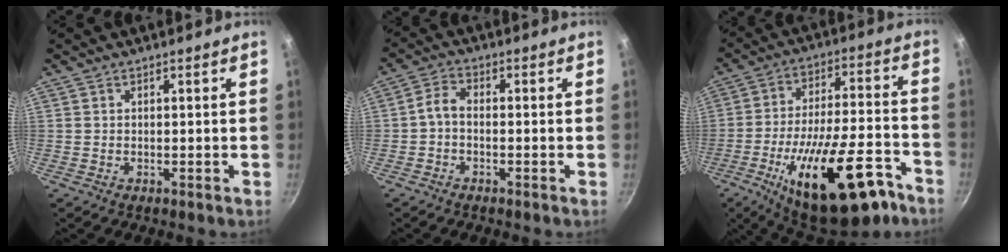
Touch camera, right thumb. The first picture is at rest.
{"total": 3.2, "force": [-1.0, 1.8, 2.5], "torque": [-0.057, 0.019, -0.029]}
{"total": 25.0, "force": [-13.1, 9.4, 19.1], "torque": [-0.271, 0.055, -0.191]}